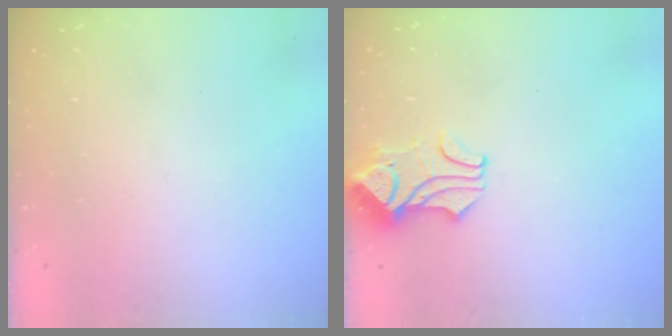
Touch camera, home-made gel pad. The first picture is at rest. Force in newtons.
{"total": 1.6, "press": 1.2, "slide": 1.0}